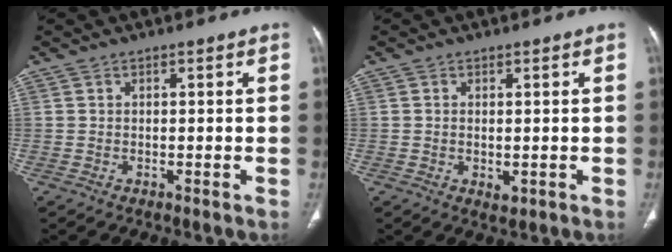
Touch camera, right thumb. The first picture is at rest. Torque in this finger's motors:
{"motor_torque": [-0.33, 0.19, -0.25, 0.21, -0.01]}